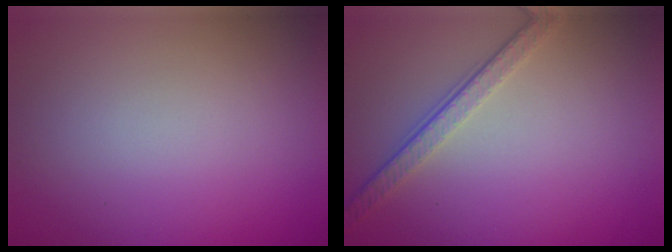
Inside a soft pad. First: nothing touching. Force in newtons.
{"total": 3.6, "press": 2.5, "slide": 2.6}